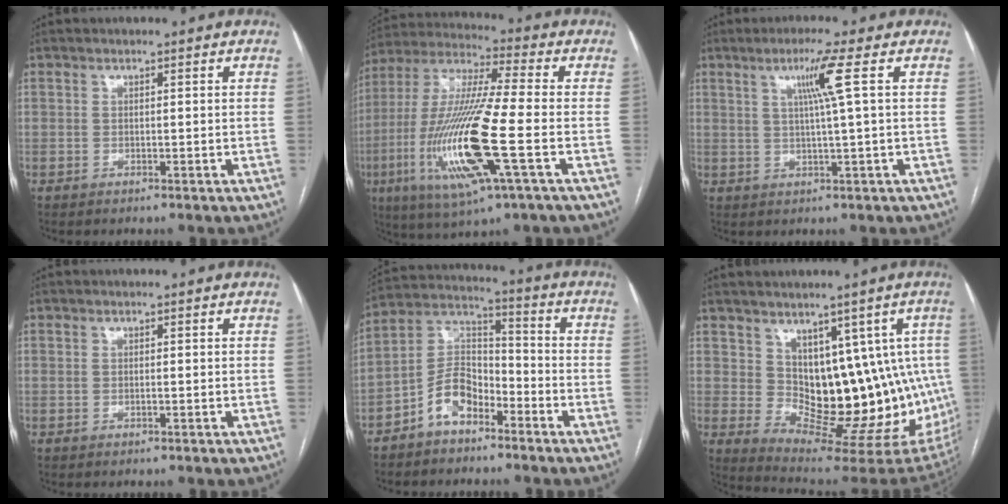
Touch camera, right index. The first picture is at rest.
{"total": 19.8, "force": [-5.3, 1.4, 19.0], "torque": [-0.407, -0.021, -0.099]}
{"total": 5.4, "force": [1.8, -1.5, 4.9], "torque": [-0.093, 0.001, 0.035]}
{"total": 0.0}
{"total": 8.5, "force": [-5.1, 4.5, 5.1], "torque": [-0.109, 0.025, -0.101]}
{"total": 14.3, "force": [2.2, 8.3, 11.4], "torque": [-0.118, 0.008, 0.053]}